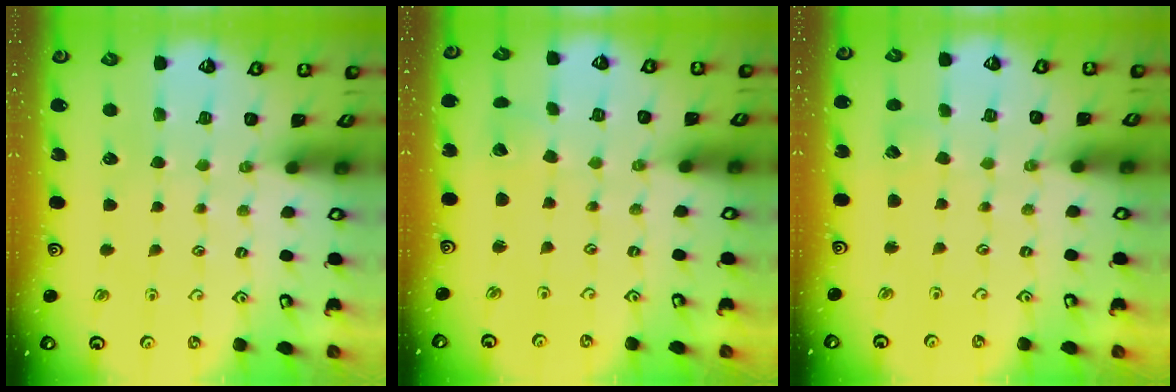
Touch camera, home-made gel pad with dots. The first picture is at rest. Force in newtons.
{"total": 2.4, "press": 2.4, "slide": 0.2}
{"total": 3.2, "press": 3.2, "slide": 0.2}